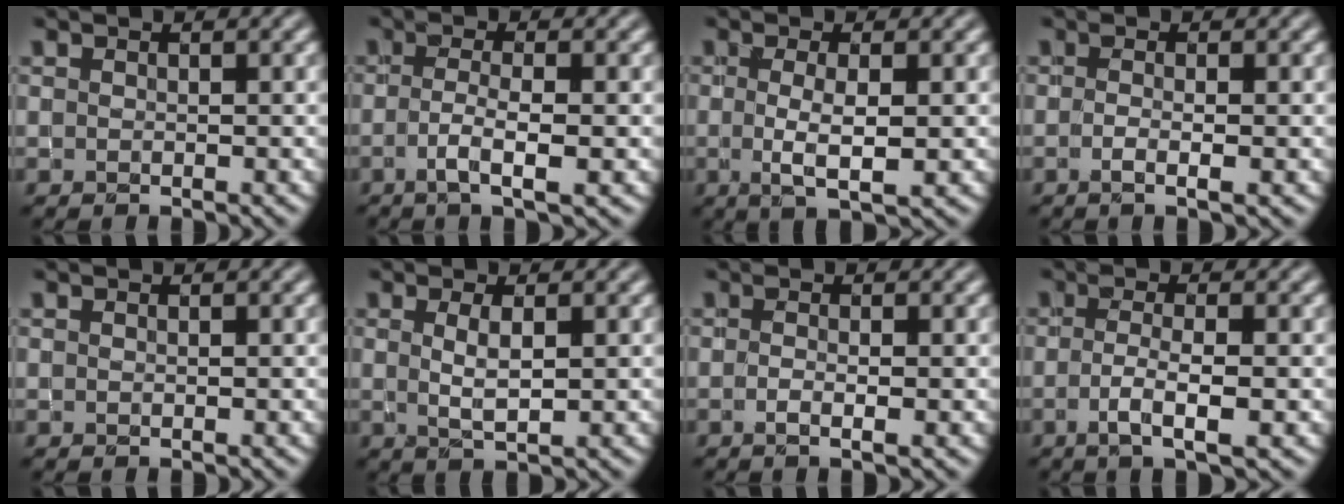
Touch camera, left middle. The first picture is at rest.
{"total": 3.1, "force": [-0.8, 0.7, 2.9], "torque": [-0.057, -0.002, -0.017]}
{"total": 3.4, "force": [-0.2, 0.7, 3.3], "torque": [-0.064, -0.008, -0.001]}
{"total": 1.6, "force": [-0.4, 0.4, 1.5], "torque": [-0.028, -0.007, -0.010]}
{"total": 0.0}
{"total": 2.2, "force": [0.4, 0.6, 2.1], "torque": [-0.040, -0.004, 0.012]}
{"total": 1.3, "force": [-0.3, 0.3, 1.2], "torque": [-0.023, -0.008, -0.007]}
{"total": 3.1, "force": [-0.8, 0.7, 3.0], "torque": [-0.057, -0.002, -0.017]}